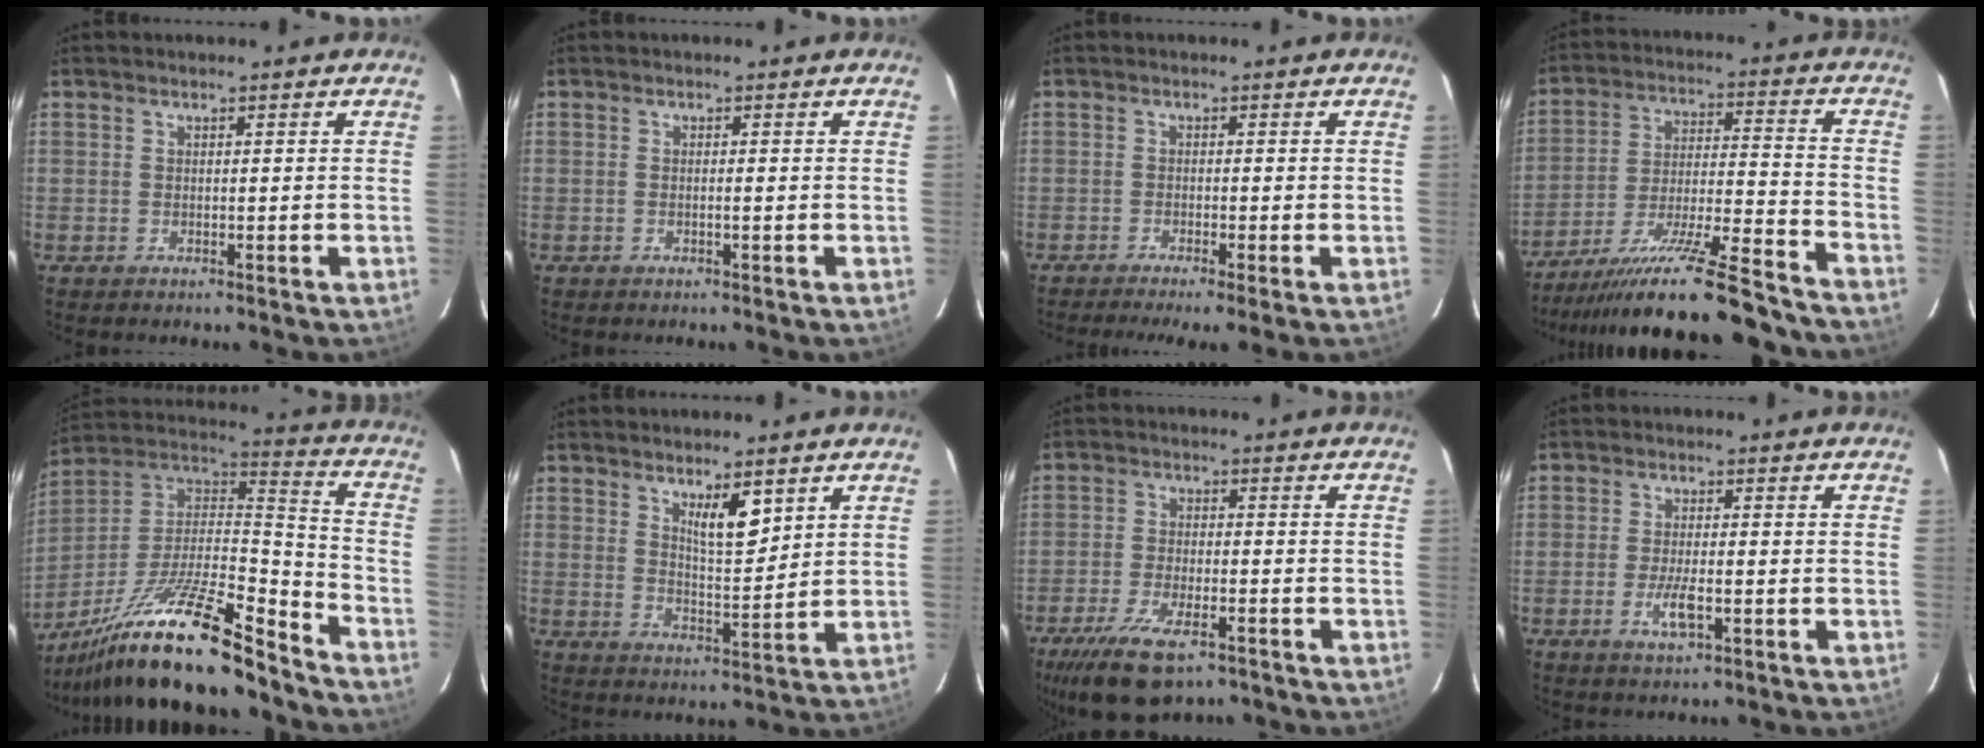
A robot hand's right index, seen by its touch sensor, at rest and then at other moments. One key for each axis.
{"total": 0.7, "fx": -0.2, "fy": 0.1, "fz": 0.7, "tx": -0.015, "ty": 0.001, "tz": -0.003}
{"total": 6.8, "fx": -4.4, "fy": 0.6, "fz": 5.0, "tx": -0.086, "ty": -0.009, "tz": -0.072}
{"total": 22.7, "fx": -19.2, "fy": 0.8, "fz": 12.0, "tx": -0.184, "ty": -0.020, "tz": -0.313}
{"total": 24.9, "fx": -19.4, "fy": 3.5, "fz": 15.1, "tx": -0.268, "ty": -0.003, "tz": -0.344}
{"total": 5.8, "fx": 3.2, "fy": 1.4, "fz": 4.6, "tx": -0.081, "ty": -0.009, "tz": 0.061}
{"total": 10.7, "fx": -7.0, "fy": 3.4, "fz": 7.3, "tx": -0.136, "ty": -0.018, "tz": -0.120}
{"total": 4.2, "fx": -1.5, "fy": 1.0, "fz": 3.8, "tx": -0.078, "ty": -0.003, "tz": -0.025}